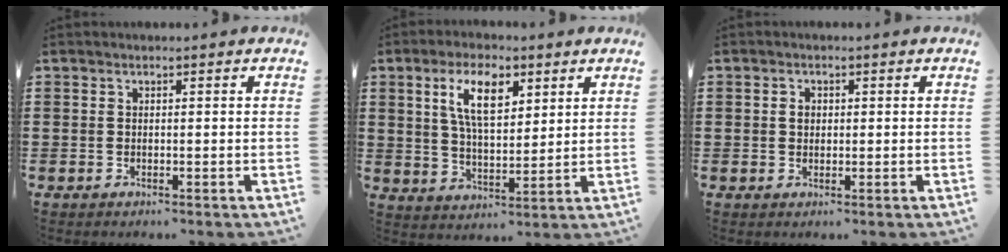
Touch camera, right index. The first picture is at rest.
{"total": 8.3, "force": [3.8, 3.5, 6.6], "torque": [-0.135, 0.009, 0.064]}
{"total": 1.4, "force": [0.2, 1.1, 0.8], "torque": [-0.018, 0.008, 0.003]}